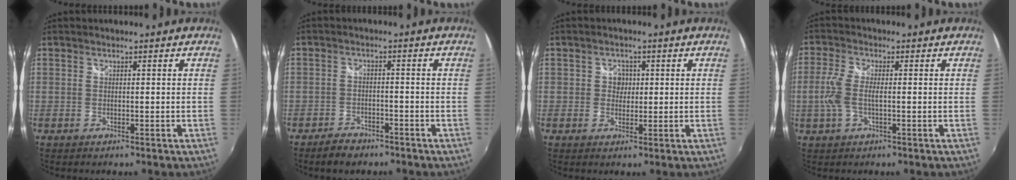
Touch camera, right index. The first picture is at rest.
{"total": 4.8, "force": [-3.9, 2.3, 1.6], "torque": [-0.048, 0.006, -0.063]}
{"total": 2.4, "force": [0.3, 2.2, 0.7], "torque": [-0.008, 0.006, 0.001]}
{"total": 5.5, "force": [-0.6, 2.0, 5.1], "torque": [-0.114, 0.001, -0.011]}